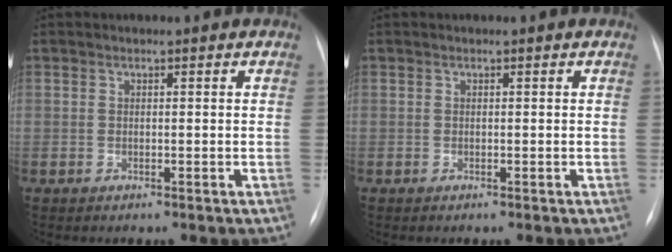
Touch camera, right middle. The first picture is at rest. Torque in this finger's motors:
{"motor_torque": [0.15, -0.06, 0.06, 0.00]}